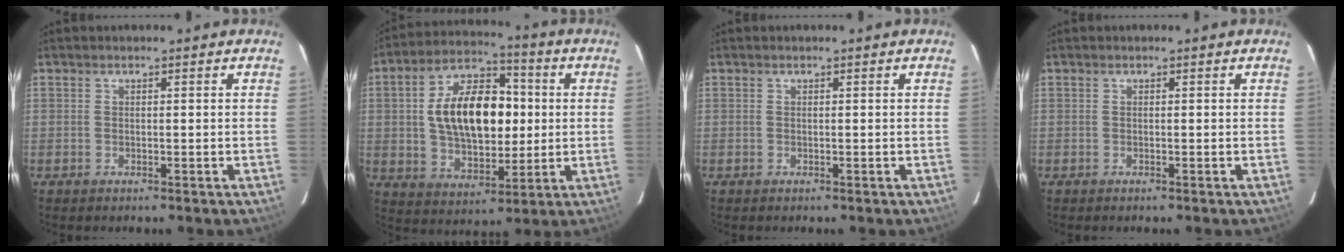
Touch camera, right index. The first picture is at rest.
{"total": 17.2, "force": [1.4, 10.1, 13.9], "torque": [-0.244, 0.028, 0.031]}
{"total": 0.0}
{"total": 0.0}